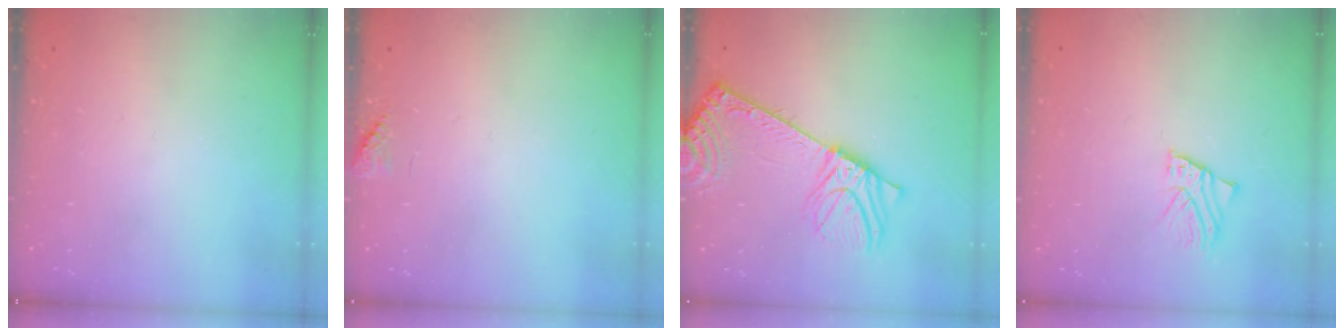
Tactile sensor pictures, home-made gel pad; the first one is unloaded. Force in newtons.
{"total": 6.0, "press": 6.0, "slide": 0.6}
{"total": 11.0, "press": 10.6, "slide": 2.8}
{"total": 2.9, "press": 2.9, "slide": 0.2}